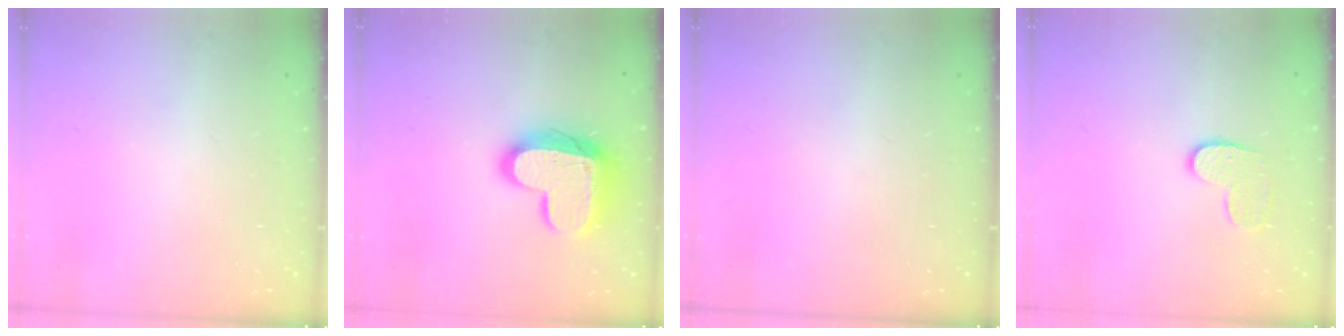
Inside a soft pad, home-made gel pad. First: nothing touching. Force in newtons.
{"total": 15.7, "press": 15.7, "slide": 1.2}
{"total": 0.0}
{"total": 7.3, "press": 7.3, "slide": 0.2}